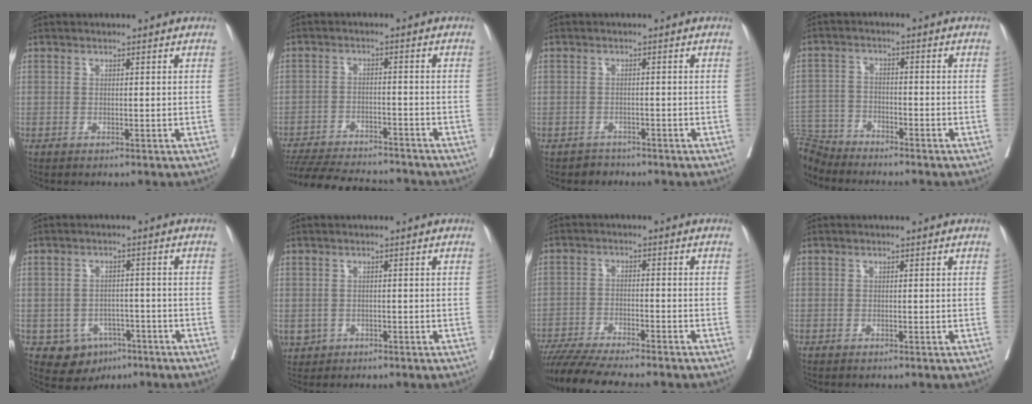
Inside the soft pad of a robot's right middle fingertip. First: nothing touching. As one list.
[{"total": 16.8, "force": [-15.3, 3.2, 6.1], "torque": [-0.135, -0.017, -0.221]}, {"total": 1.8, "force": [-1.5, 1.0, -0.5], "torque": [0.004, 0.003, -0.026]}, {"total": 8.2, "force": [-8.1, 1.4, 0.5], "torque": [-0.012, 0.003, -0.152]}, {"total": 6.0, "force": [-3.1, 4.6, 2.1], "torque": [-0.027, 0.007, -0.036]}, {"total": 3.3, "force": [-1.0, 3.0, 0.7], "torque": [-0.014, 0.001, -0.009]}, {"total": 12.3, "force": [-10.8, 0.9, 5.9], "torque": [-0.085, -0.019, -0.167]}, {"total": 0.0}]